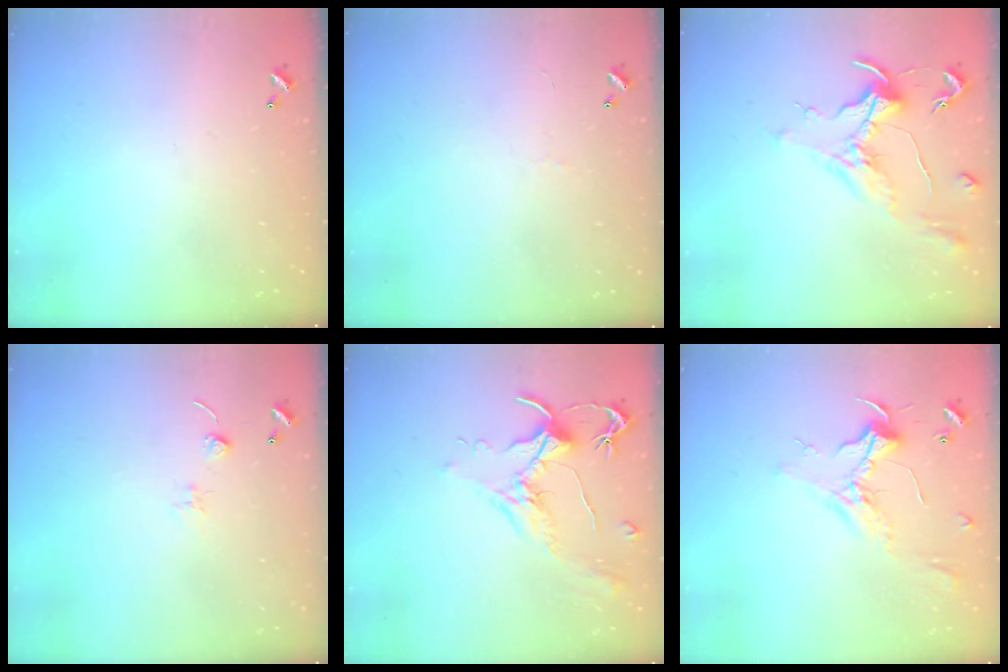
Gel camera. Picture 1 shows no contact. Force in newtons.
{"total": 2.7, "press": 2.6, "slide": 0.5}
{"total": 1.7, "press": 1.6, "slide": 0.6}
{"total": 0.0}
{"total": 1.9, "press": 1.9, "slide": 0.6}
{"total": 2.4, "press": 2.3, "slide": 0.8}